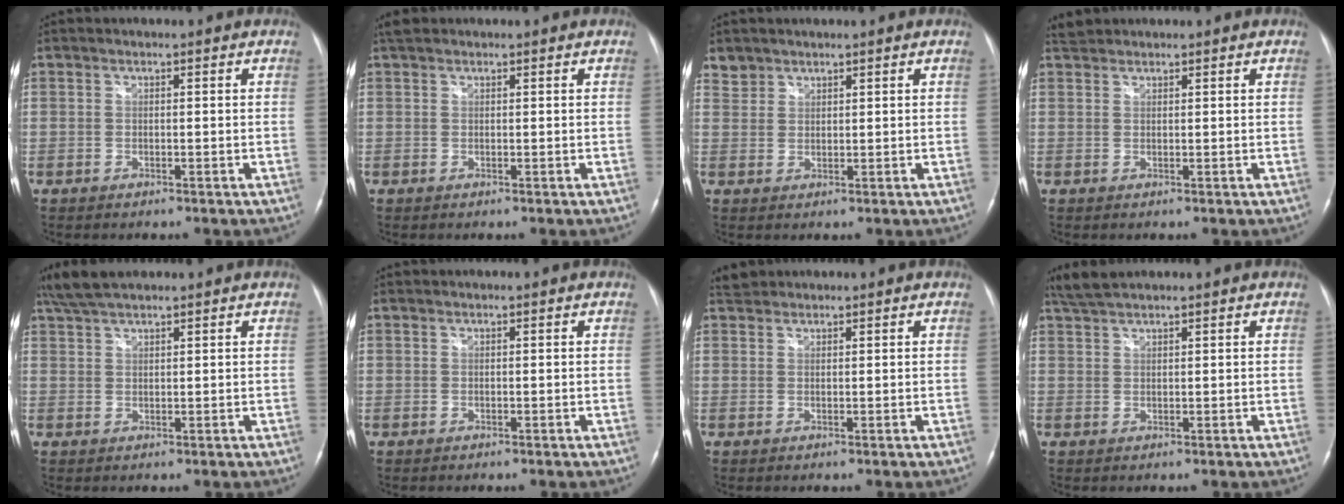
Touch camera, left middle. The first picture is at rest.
{"total": 1.7, "force": [1.5, 0.7, 0.5], "torque": [-0.017, 0.016, 0.026]}
{"total": 2.4, "force": [2.0, 1.3, -0.4], "torque": [0.013, 0.008, 0.036]}
{"total": 1.9, "force": [1.8, 0.5, -0.1], "torque": [-0.006, 0.011, 0.035]}
{"total": 5.2, "force": [4.5, 0.9, 2.5], "torque": [-0.059, 0.019, 0.088]}
{"total": 0.0}
{"total": 2.1, "force": [1.9, 0.7, -0.2], "torque": [-0.003, 0.012, 0.035]}
{"total": 3.4, "force": [3.1, 0.2, 1.3], "torque": [-0.036, 0.013, 0.065]}